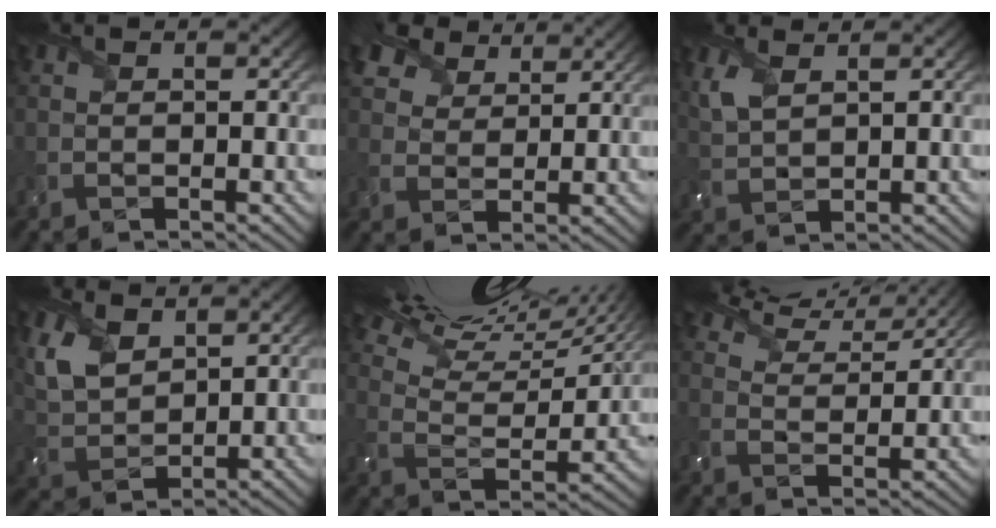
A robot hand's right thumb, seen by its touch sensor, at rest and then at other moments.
{"total": 6.6, "force": [4.9, 3.8, 2.5], "torque": [-0.066, 0.014, 0.091]}
{"total": 4.1, "force": [2.4, 1.8, 2.8], "torque": [-0.087, 0.004, 0.056]}
{"total": 7.2, "force": [3.8, 4.1, 4.4], "torque": [-0.124, -0.001, 0.080]}
{"total": 18.7, "force": [14.9, 4.8, 10.3], "torque": [-0.216, 0.027, 0.207]}
{"total": 8.4, "force": [7.6, 1.8, 3.3], "torque": [-0.085, 0.015, 0.124]}